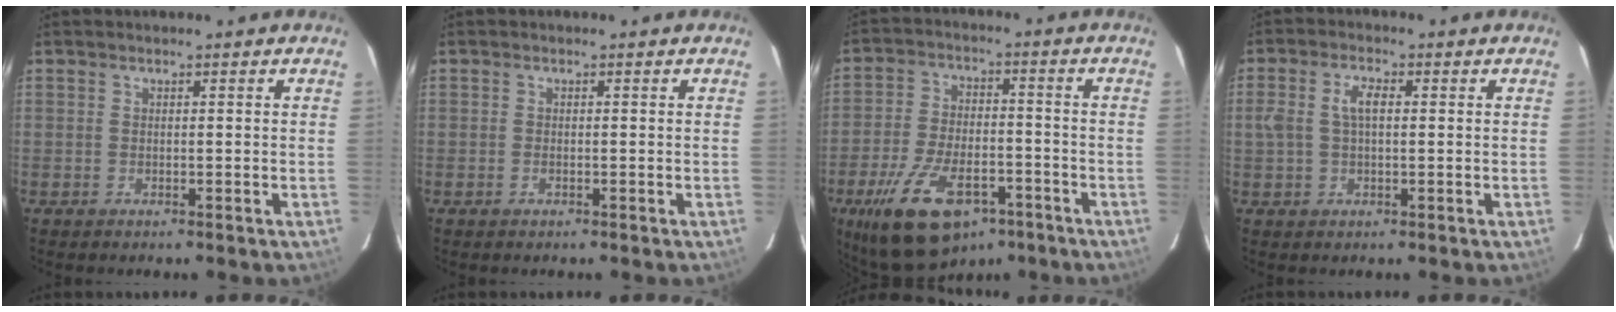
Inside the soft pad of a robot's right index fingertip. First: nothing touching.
{"total": 0.6, "force": [-0.3, 0.3, 0.4], "torque": [-0.007, 0.001, -0.007]}
{"total": 17.9, "force": [-10.5, 8.8, 11.6], "torque": [-0.237, -0.022, -0.174]}
{"total": 4.5, "force": [0.4, 2.1, 4.0], "torque": [-0.078, 0.010, 0.010]}